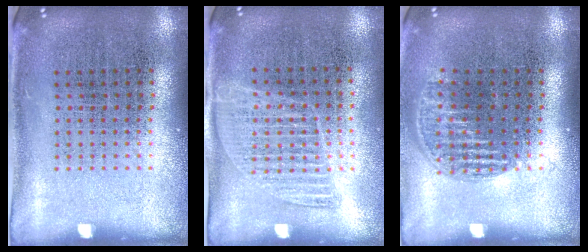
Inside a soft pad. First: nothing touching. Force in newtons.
{"total": 1.0, "press": 0.9, "slide": 0.5}
{"total": 1.1, "press": 1.0, "slide": 0.5}